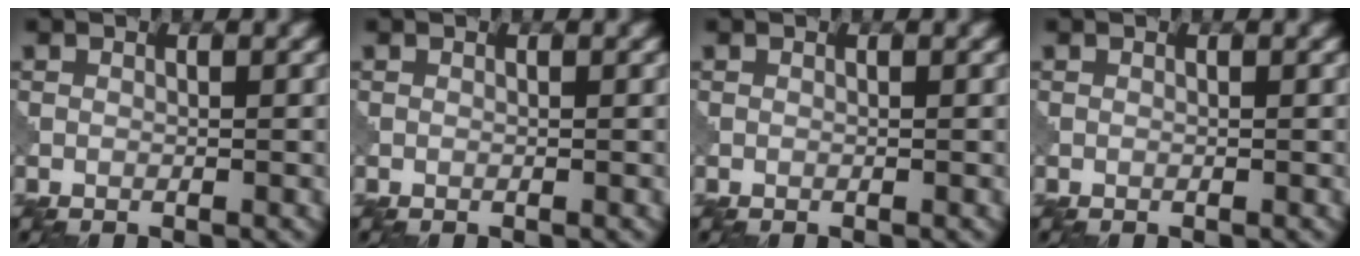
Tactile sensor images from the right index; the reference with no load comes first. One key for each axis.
{"total": 0.0}
{"total": 0.0}
{"total": 0.0}